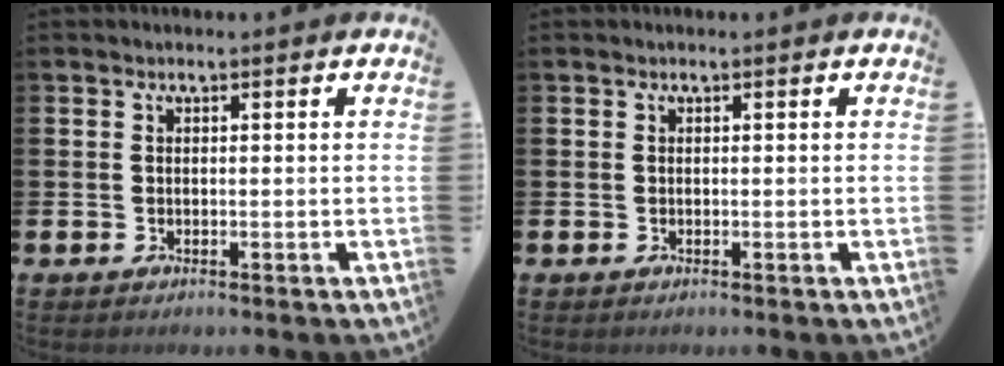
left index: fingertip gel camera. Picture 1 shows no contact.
{"total": 0.0}